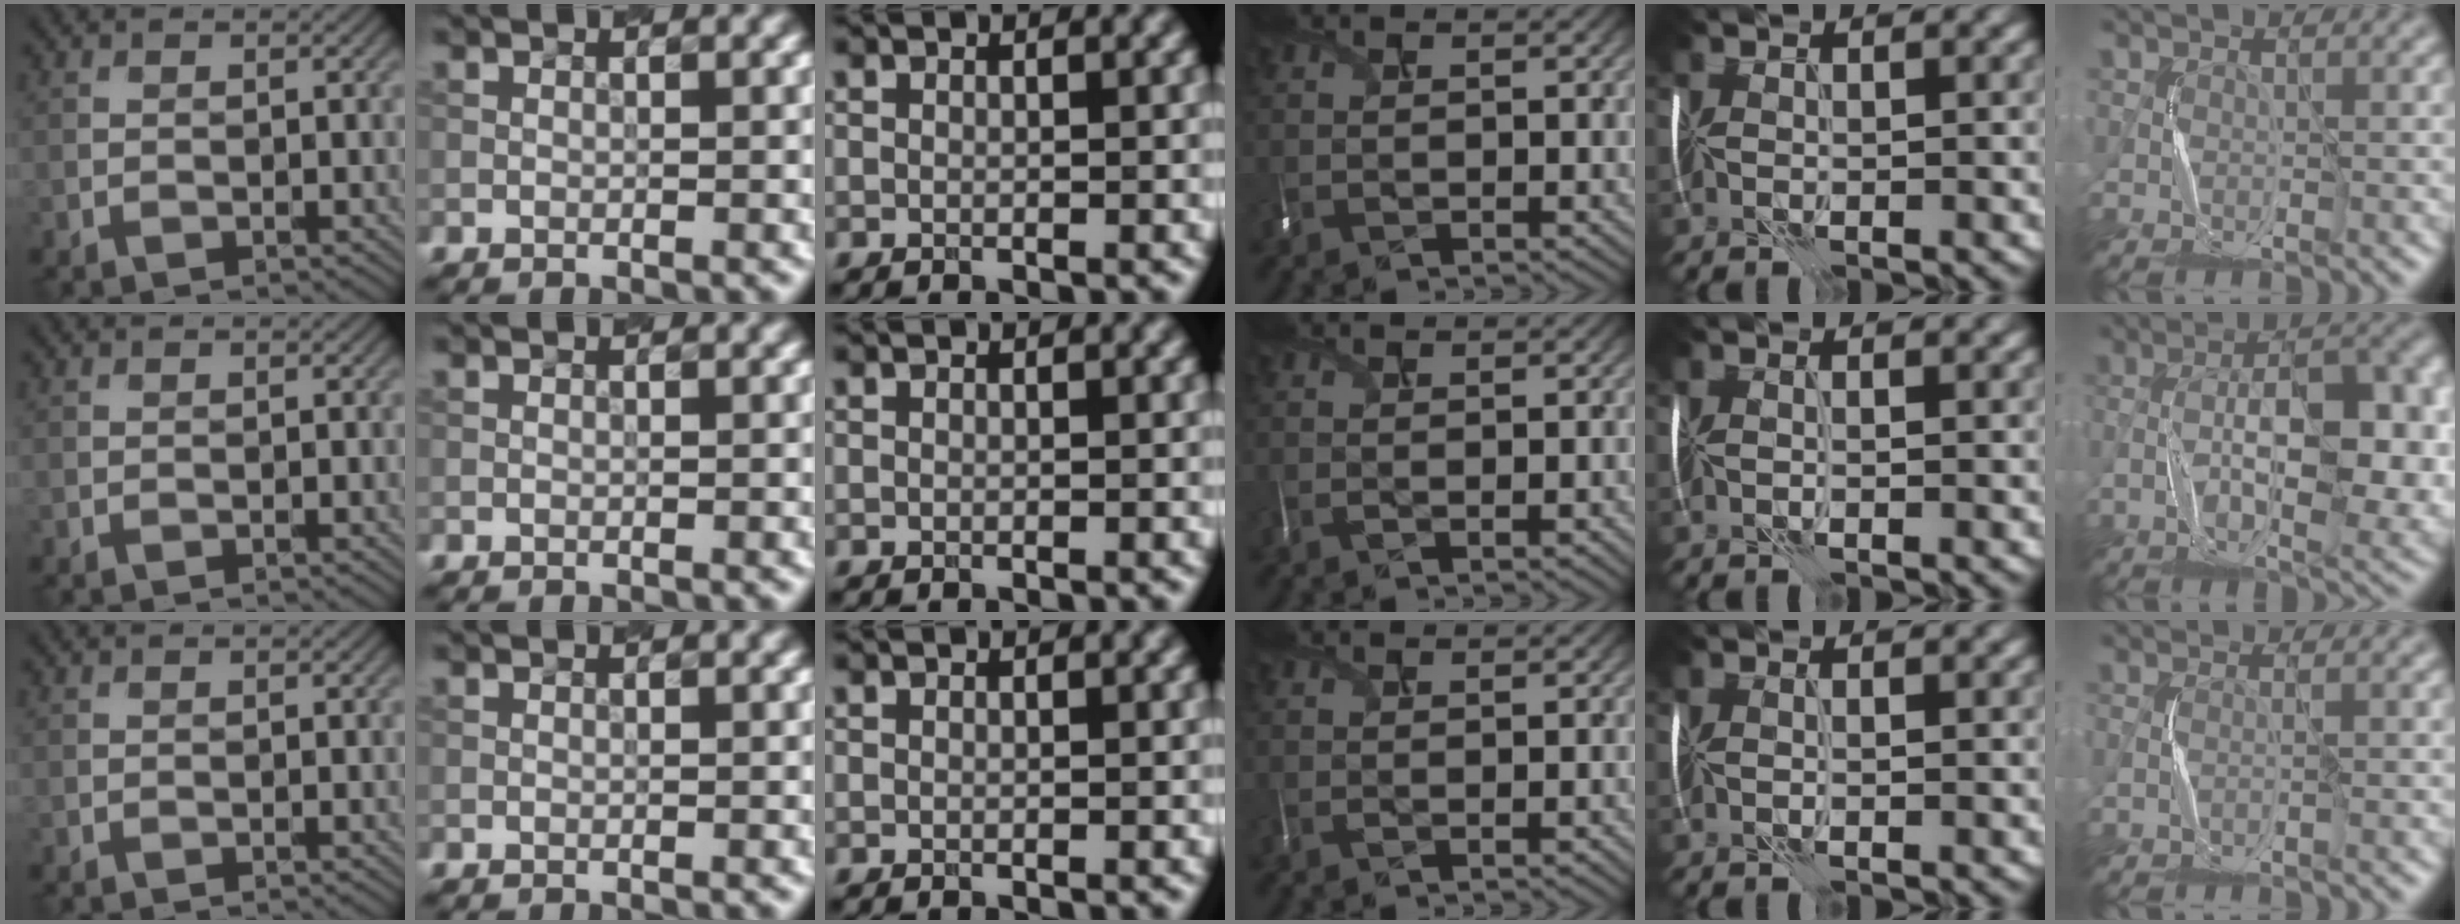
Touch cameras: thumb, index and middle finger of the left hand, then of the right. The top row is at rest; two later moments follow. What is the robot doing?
{"motion": "shake", "object": "plastic piggy bank"}